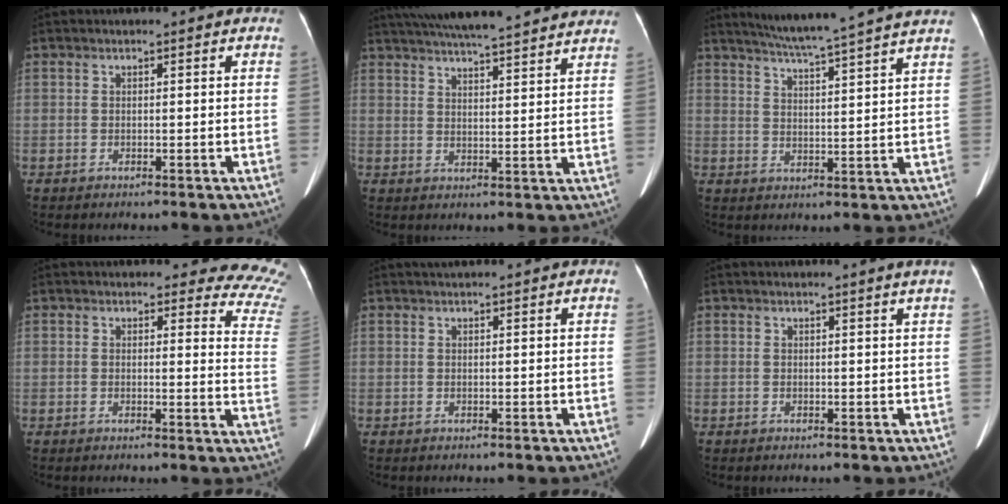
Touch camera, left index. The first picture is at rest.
{"total": 23.7, "force": [21.2, 2.1, 10.4], "torque": [-0.172, 0.024, 0.280]}
{"total": 15.0, "force": [13.1, -1.6, 7.1], "torque": [-0.120, -0.008, 0.171]}
{"total": 11.3, "force": [10.9, 2.6, 1.3], "torque": [0.033, -0.089, 0.065]}
{"total": 1.6, "force": [1.4, -0.2, 0.7], "torque": [-0.008, 0.018, 0.030]}
{"total": 1.6, "force": [1.3, -0.6, 0.8], "torque": [-0.018, -0.007, 0.020]}